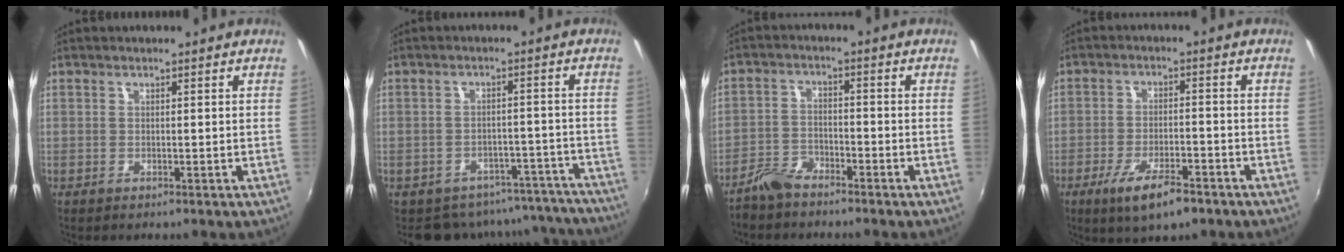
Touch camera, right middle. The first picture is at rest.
{"total": 13.7, "force": [-12.3, 5.6, 2.1], "torque": [-0.033, 0.030, -0.137]}
{"total": 5.4, "force": [-4.6, 2.0, 1.9], "torque": [-0.049, 0.006, -0.089]}
{"total": 9.1, "force": [-5.9, 2.7, 6.5], "torque": [-0.138, -0.022, -0.098]}